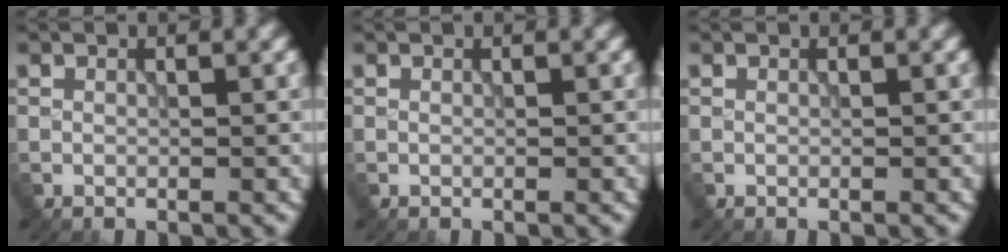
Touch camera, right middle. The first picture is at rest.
{"total": 0.0}
{"total": 0.0}